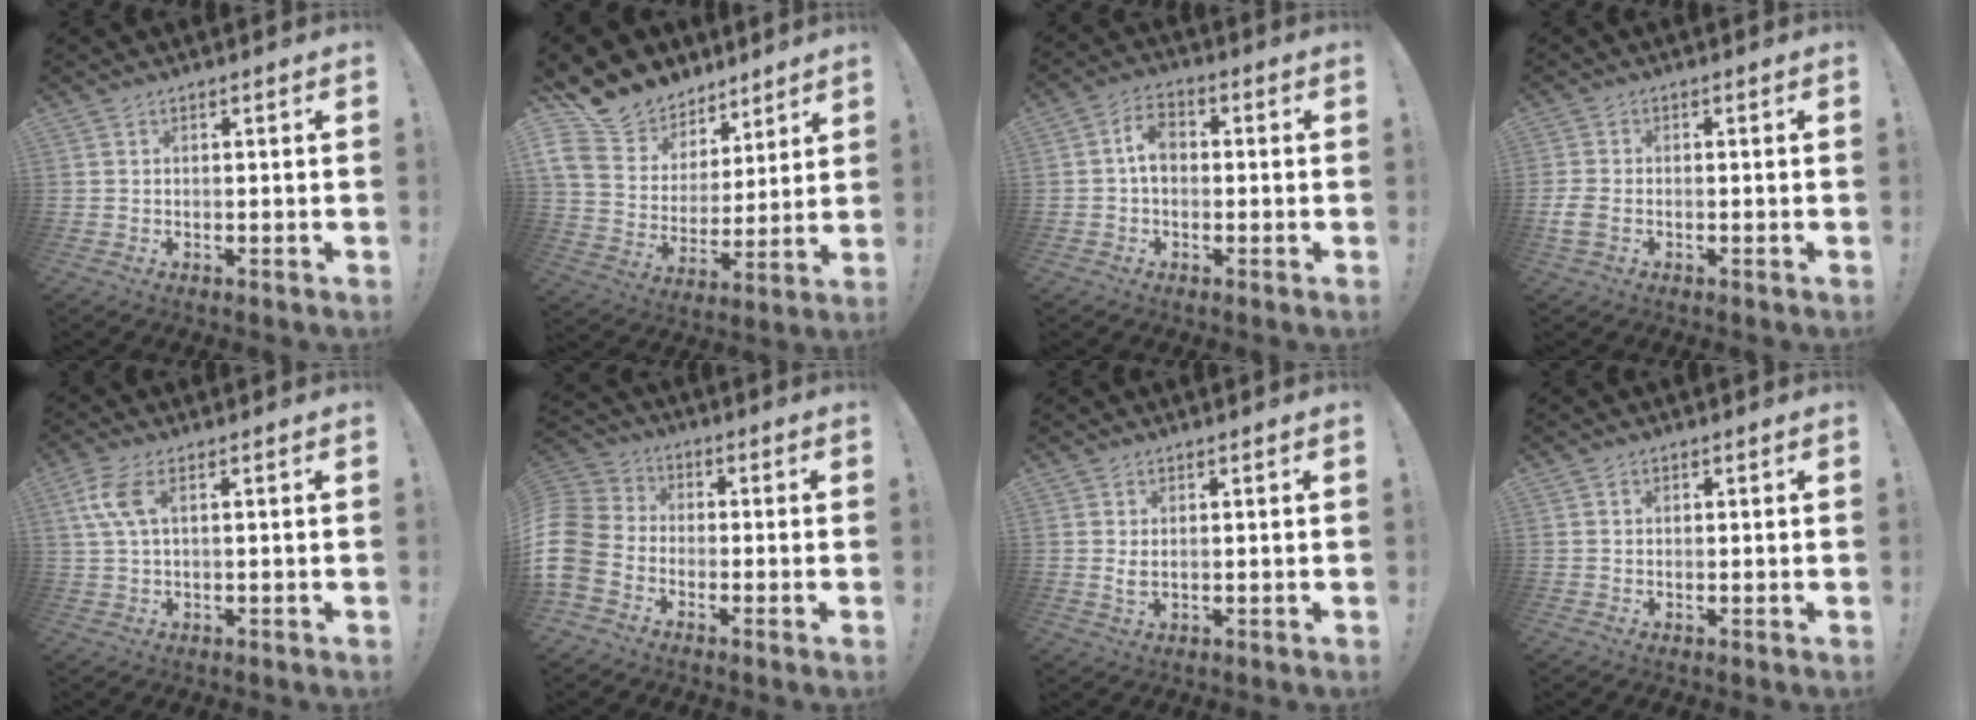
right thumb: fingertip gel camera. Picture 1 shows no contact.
{"total": 15.0, "force": [10.5, 10.1, 3.7], "torque": [-0.066, -0.078, 0.214]}
{"total": 6.4, "force": [0.1, 4.6, 4.4], "torque": [-0.074, 0.015, 0.005]}
{"total": 4.2, "force": [-1.2, 2.6, 3.0], "torque": [-0.074, 0.004, -0.019]}
{"total": 6.4, "force": [1.9, 2.4, 5.6], "torque": [-0.118, 0.005, 0.038]}
{"total": 10.7, "force": [-4.9, 7.9, 5.3], "torque": [-0.124, 0.036, -0.087]}
{"total": 2.5, "force": [0.6, 1.2, 2.1], "torque": [-0.040, -0.005, 0.008]}
{"total": 0.6, "force": [0.3, 0.5, 0.0], "torque": [0.007, -0.002, 0.004]}